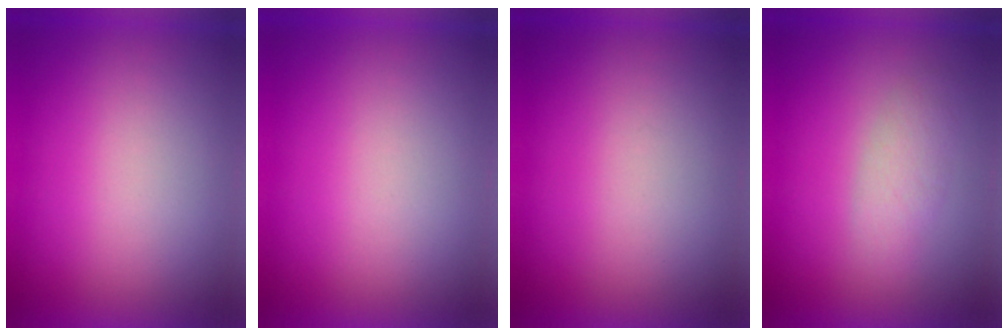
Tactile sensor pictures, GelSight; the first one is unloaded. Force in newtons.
{"total": 0.0}
{"total": 0.0}
{"total": 2.7}